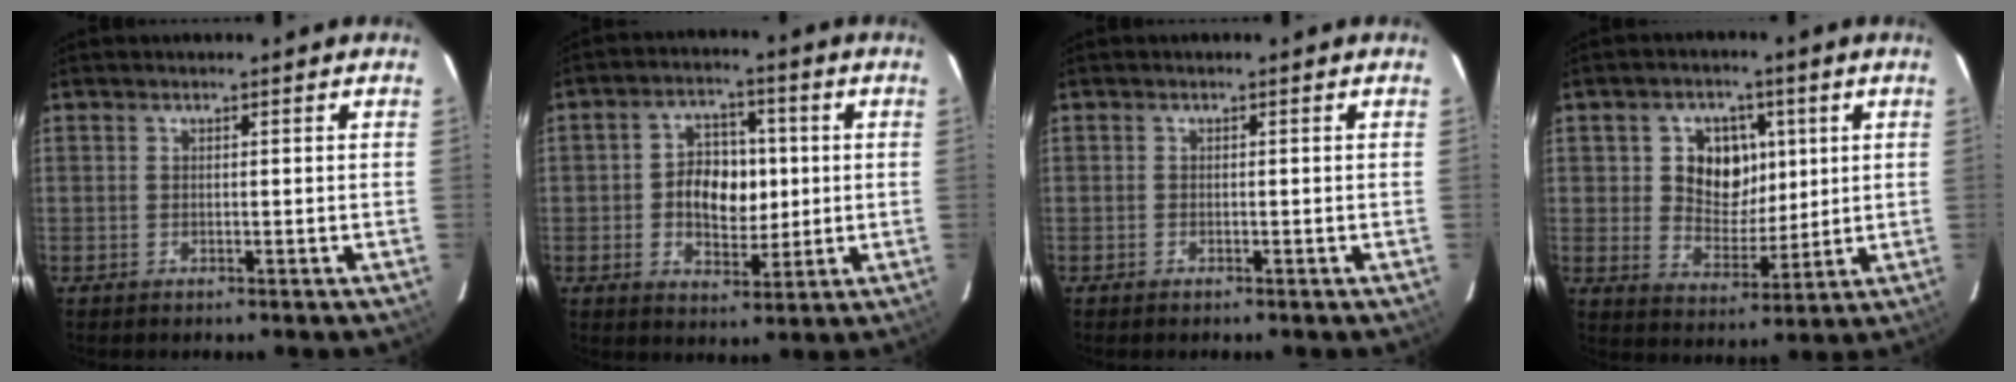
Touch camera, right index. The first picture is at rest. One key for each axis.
{"total": 9.3, "fx": 0.0, "fy": 6.7, "fz": 6.5, "tx": -0.124, "ty": 0.014, "tz": 0.005}
{"total": 0.6, "fx": -0.5, "fy": 0.3, "fz": 0.1, "tx": -0.003, "ty": -0.001, "tz": -0.010}
{"total": 9.7, "fx": 2.3, "fy": 8.0, "fz": 5.0, "tx": -0.096, "ty": 0.006, "tz": 0.044}